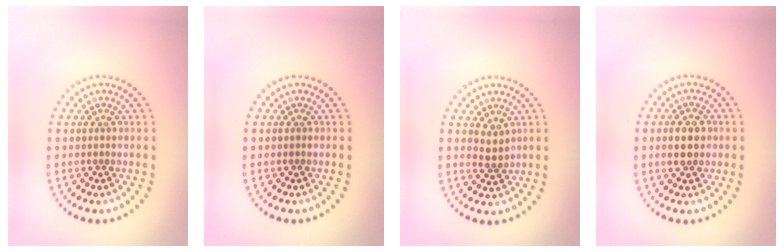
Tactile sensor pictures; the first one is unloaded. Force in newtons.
{"total": 0.0}
{"total": 1.7, "press": 1.3, "slide": 1.0}
{"total": 2.9, "press": 2.9, "slide": 0.1}